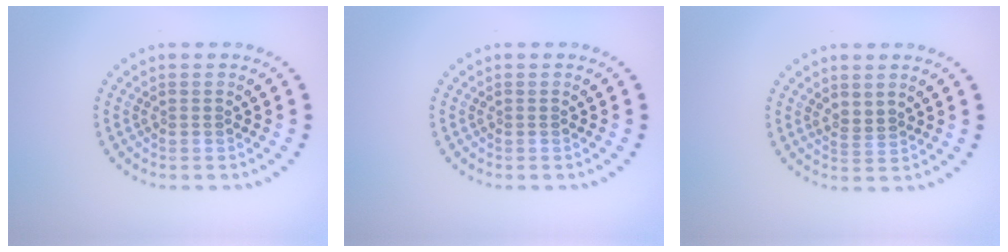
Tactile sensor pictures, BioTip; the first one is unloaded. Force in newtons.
{"total": 0.0}
{"total": 1.3, "press": 1.0, "slide": 0.9}